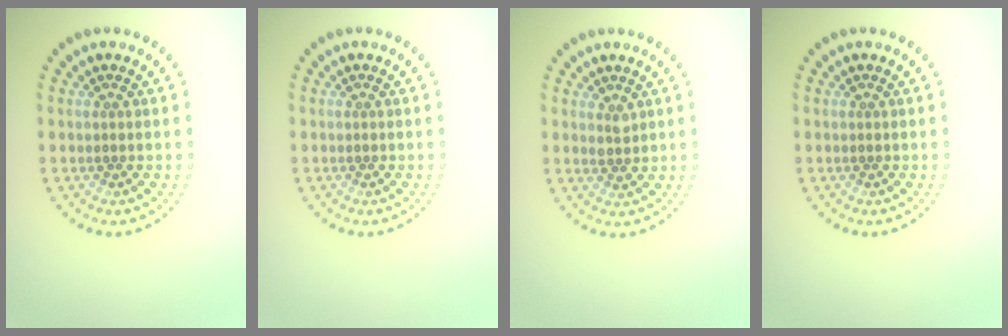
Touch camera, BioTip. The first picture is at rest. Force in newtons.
{"total": 0.0}
{"total": 1.0, "press": 1.0, "slide": 0.3}
{"total": 0.0}